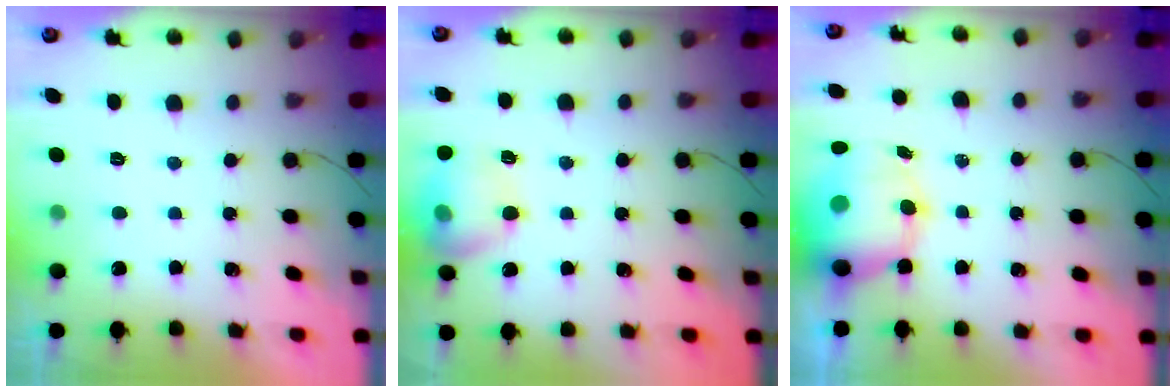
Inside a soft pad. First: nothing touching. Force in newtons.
{"total": 13.1, "press": 13.0, "slide": 1.1}
{"total": 10.8, "press": 10.4, "slide": 2.8}